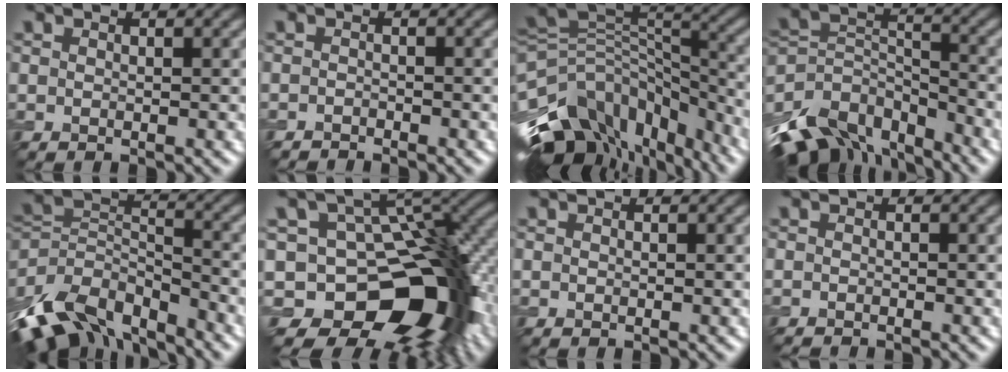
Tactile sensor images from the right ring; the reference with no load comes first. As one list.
[{"total": 1.2, "force": [-1.1, 0.3, 0.1], "torque": [0.002, -0.001, -0.022]}, {"total": 14.5, "force": [-7.6, 8.7, 8.8], "torque": [-0.188, 0.007, -0.109]}, {"total": 10.4, "force": [-7.1, 5.8, 4.8], "torque": [-0.107, -0.004, -0.132]}, {"total": 11.7, "force": [-7.4, 6.3, 6.5], "torque": [-0.147, -0.004, -0.139]}, {"total": 13.9, "force": [-5.5, 8.1, 9.8], "torque": [-0.127, 0.001, -0.091]}, {"total": 0.0}, {"total": 0.8, "force": [-0.8, 0.0, 0.1], "torque": [0.000, -0.007, -0.016]}]